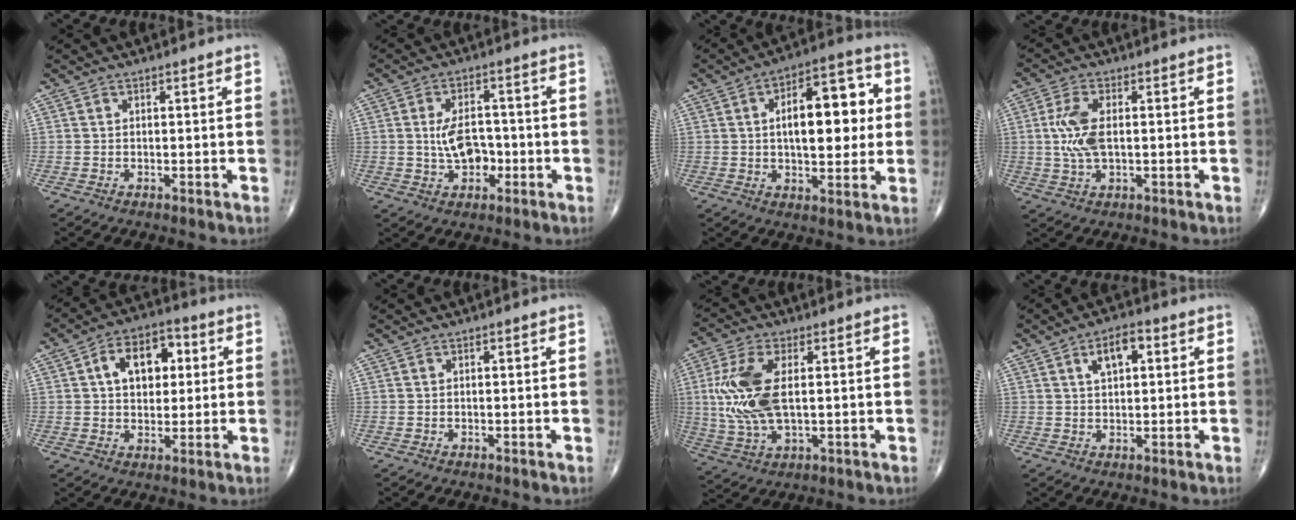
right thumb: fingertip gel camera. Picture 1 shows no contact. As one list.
[{"total": 7.2, "force": [-0.8, 4.6, 5.5], "torque": [-0.079, 0.012, -0.011]}, {"total": 16.1, "force": [2.3, 7.6, 14.1], "torque": [-0.174, 0.015, 0.030]}, {"total": 7.2, "force": [0.5, 3.3, 6.3], "torque": [-0.145, 0.001, 0.010]}, {"total": 11.2, "force": [2.7, 7.2, 8.2], "torque": [-0.097, 0.010, 0.039]}, {"total": 0.0}, {"total": 13.0, "force": [1.5, 6.2, 11.4], "torque": [-0.257, -0.002, 0.036]}, {"total": 6.1, "force": [2.2, 3.0, 4.8], "torque": [-0.068, 0.004, 0.034]}]